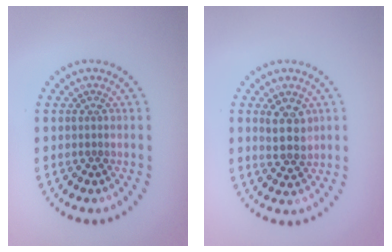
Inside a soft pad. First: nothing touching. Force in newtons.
{"total": 2.8, "press": 2.7, "slide": 0.9}